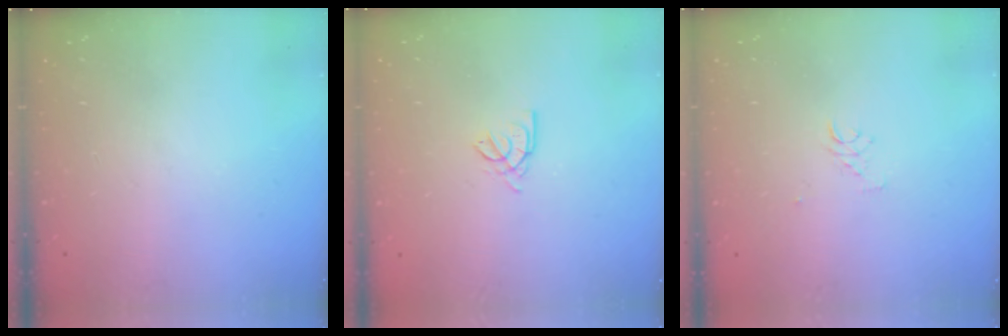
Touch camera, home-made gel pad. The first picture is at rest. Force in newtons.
{"total": 2.2, "press": 2.2, "slide": 0.6}
{"total": 2.6, "press": 2.6, "slide": 0.1}